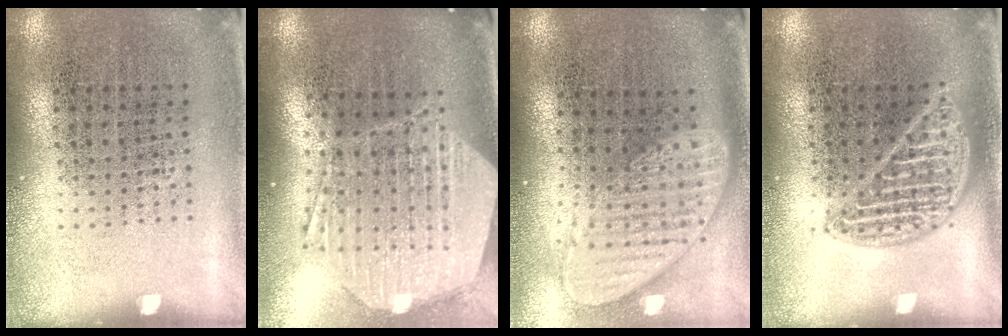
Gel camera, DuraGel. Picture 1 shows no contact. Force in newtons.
{"total": 2.9, "press": 2.3, "slide": 1.8}
{"total": 2.0, "press": 1.5, "slide": 1.3}
{"total": 2.1, "press": 2.1, "slide": 0.2}